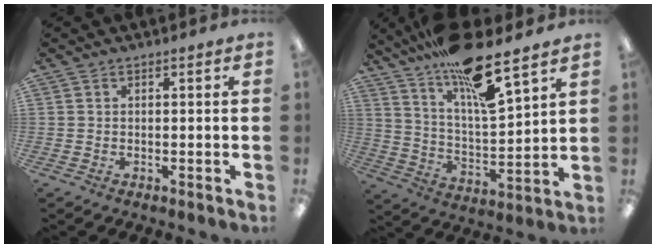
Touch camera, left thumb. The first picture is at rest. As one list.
[{"total": 17.0, "force": [13.2, 2.7, 10.4], "torque": [-0.186, -0.087, 0.221]}]